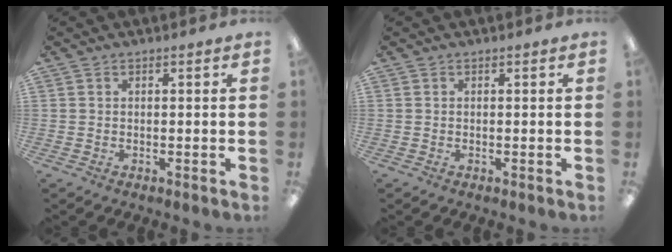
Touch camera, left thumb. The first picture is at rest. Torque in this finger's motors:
{"motor_torque": [0.00, 0.00, -0.06, 0.06, 0.00]}